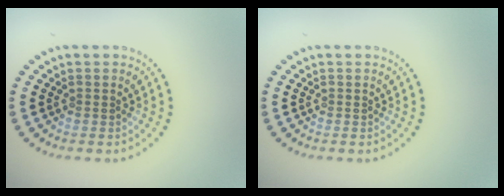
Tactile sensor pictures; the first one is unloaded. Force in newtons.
{"total": 0.0}